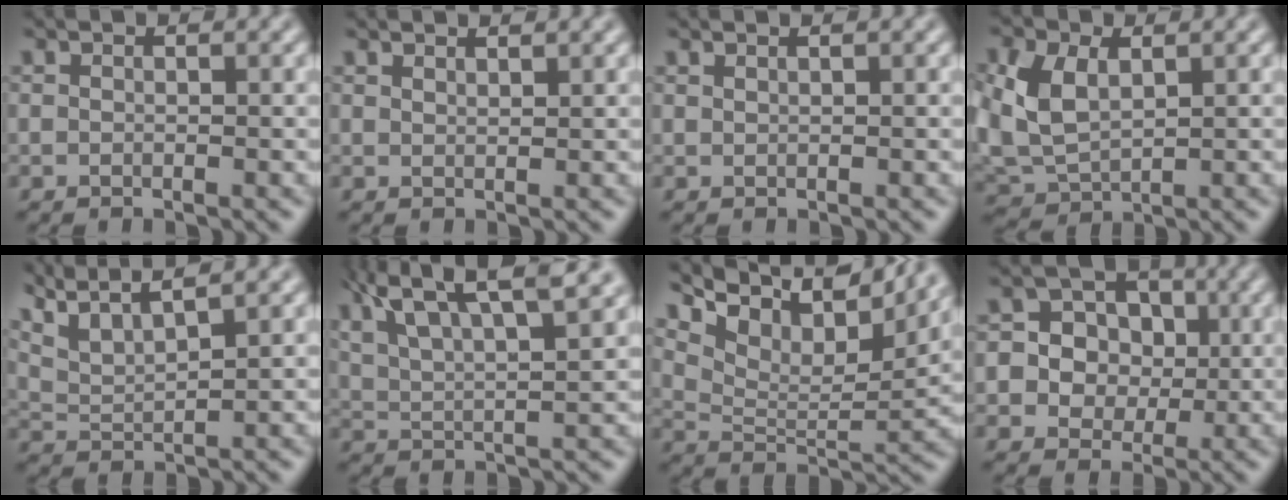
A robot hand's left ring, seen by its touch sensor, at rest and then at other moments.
{"total": 1.4, "force": [1.3, 0.2, 0.4], "torque": [-0.003, 0.008, 0.013]}
{"total": 0.6, "force": [0.6, 0.1, 0.1], "torque": [0.000, 0.003, 0.005]}
{"total": 5.8, "force": [0.8, 4.0, 4.2], "torque": [-0.105, 0.009, 0.015]}
{"total": 5.8, "force": [4.5, 1.1, 3.5], "torque": [-0.081, 0.029, 0.072]}
{"total": 8.8, "force": [5.5, 2.7, 6.4], "torque": [-0.127, 0.030, 0.077]}
{"total": 10.4, "force": [6.9, 4.2, 6.5], "torque": [-0.120, 0.028, 0.126]}
{"total": 6.6, "force": [0.6, 6.1, 2.5], "torque": [-0.051, 0.030, 0.009]}